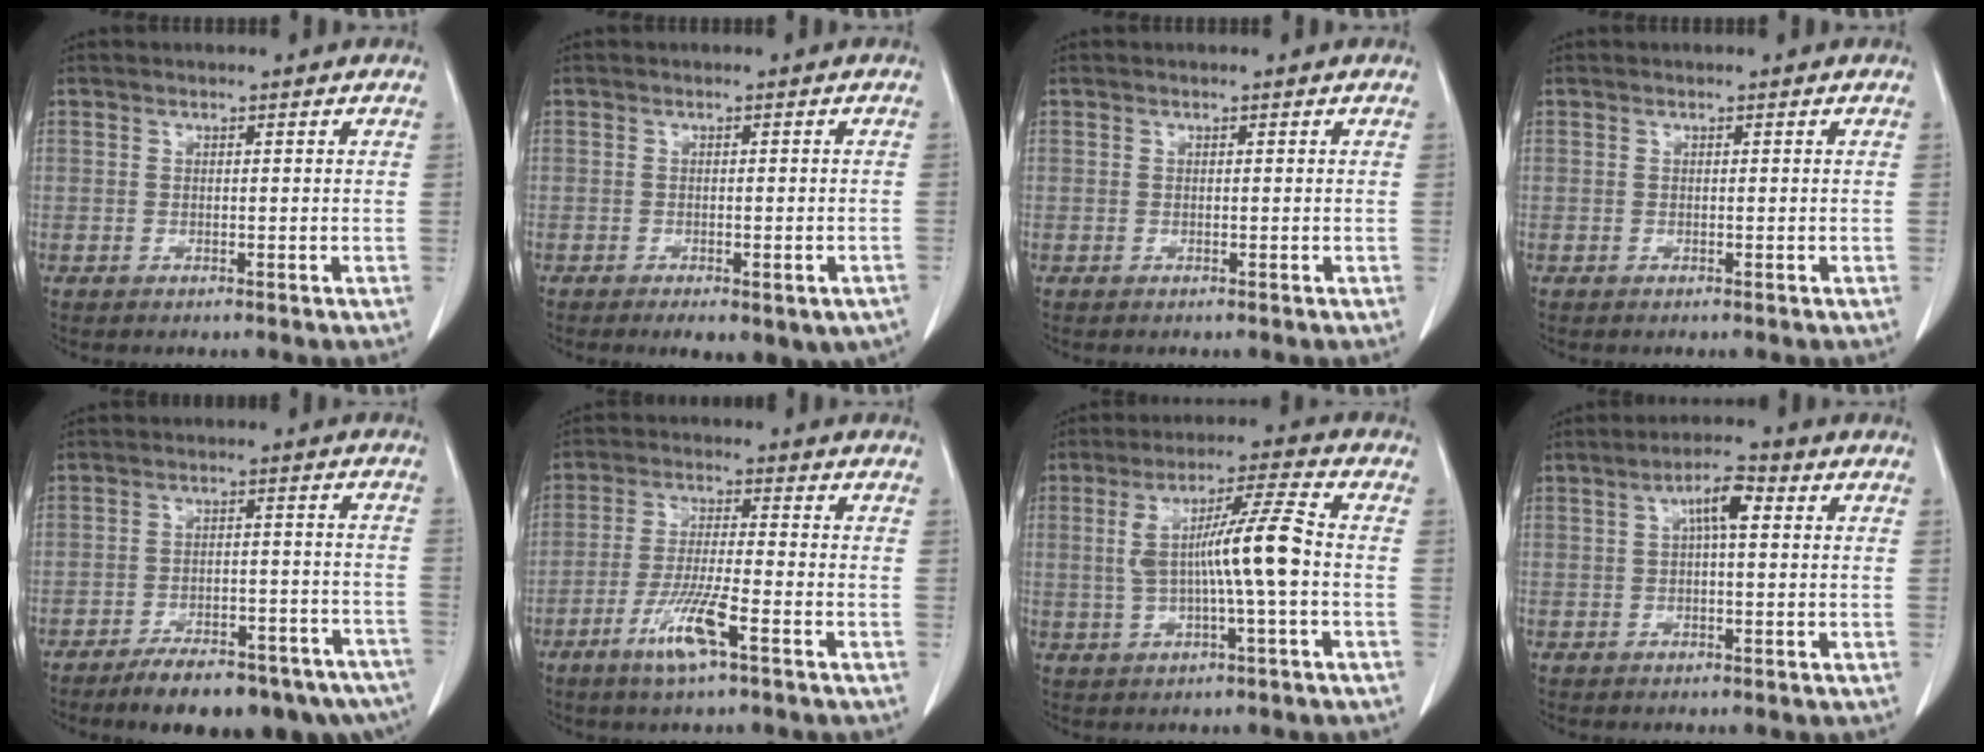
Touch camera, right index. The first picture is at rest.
{"total": 9.6, "force": [-6.2, 4.1, 6.2], "torque": [-0.080, -0.004, -0.073]}
{"total": 0.0}
{"total": 0.0}
{"total": 17.8, "force": [-14.2, 4.8, 9.5], "torque": [-0.079, 0.021, -0.187]}
{"total": 8.2, "force": [-4.2, 0.3, 7.0], "torque": [-0.140, -0.012, -0.080]}
{"total": 10.3, "force": [-0.2, 0.0, 10.3], "torque": [-0.189, 0.017, -0.005]}
{"total": 4.6, "force": [1.1, 1.1, 4.4], "torque": [-0.077, 0.016, 0.016]}